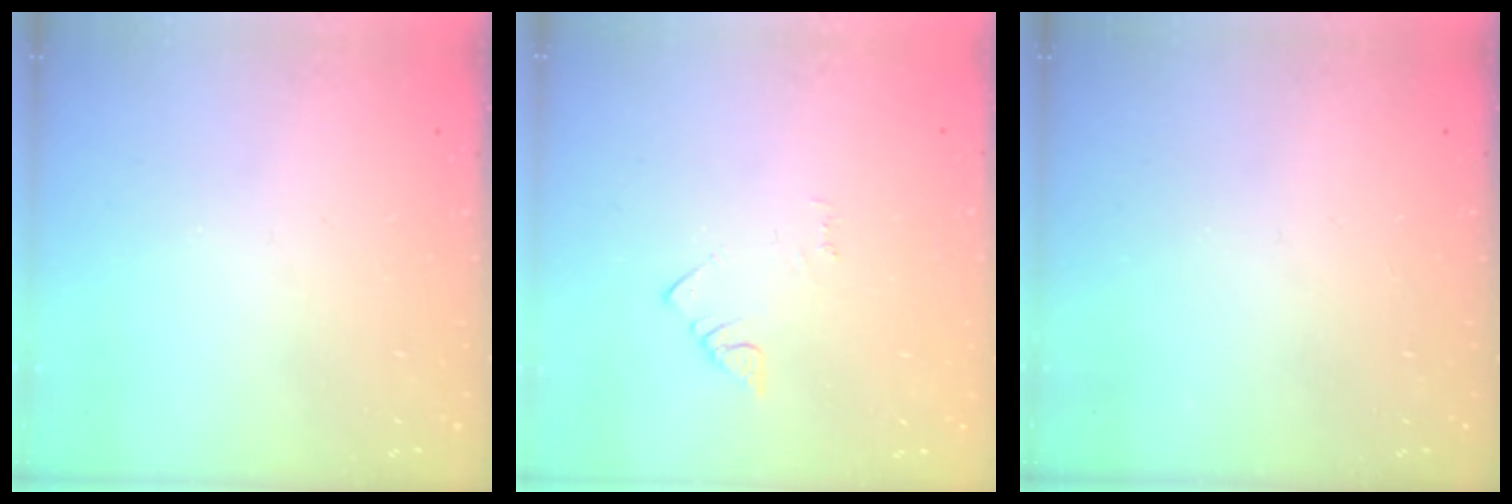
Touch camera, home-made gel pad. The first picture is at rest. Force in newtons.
{"total": 1.5, "press": 1.5, "slide": 0.3}
{"total": 0.0}